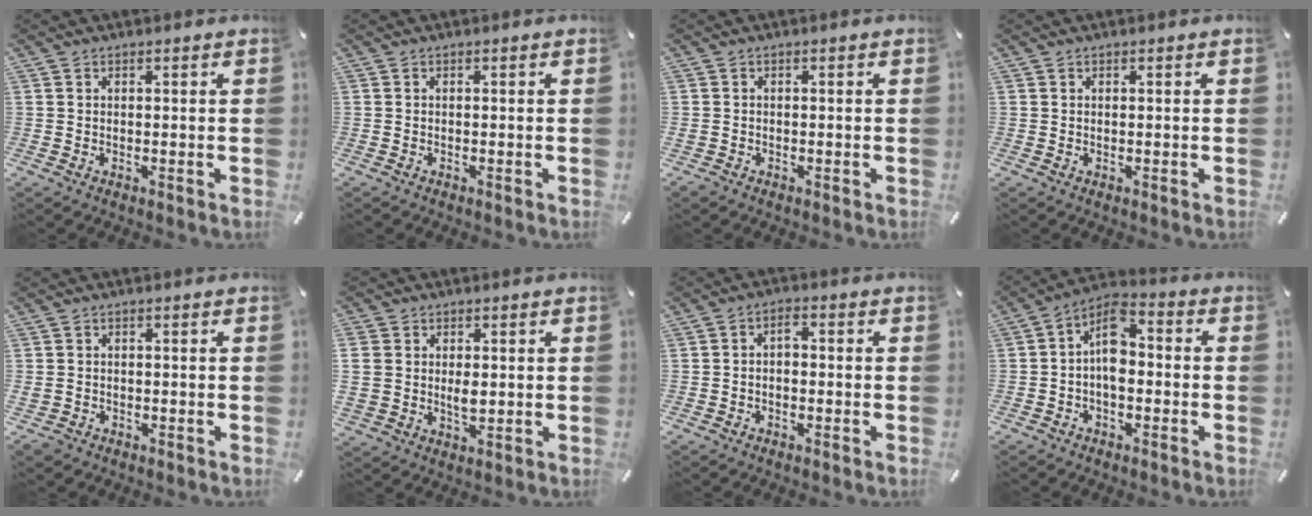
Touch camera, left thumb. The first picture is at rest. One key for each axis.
{"total": 0.0}
{"total": 1.0, "fx": -0.6, "fy": 0.8, "fz": 0.3, "tx": -0.004, "ty": 0.003, "tz": -0.013}
{"total": 0.0}
{"total": 1.9, "fx": -0.8, "fy": 1.6, "fz": 0.6, "tx": -0.010, "ty": 0.004, "tz": -0.017}
{"total": 5.9, "fx": 0.6, "fy": 4.9, "fz": 3.3, "tx": -0.067, "ty": -0.002, "tz": 0.007}
{"total": 2.6, "fx": -0.9, "fy": 1.6, "fz": 1.8, "tx": -0.036, "ty": 0.013, "tz": -0.020}
{"total": 9.0, "fx": -0.7, "fy": 5.4, "fz": 7.2, "tx": -0.146, "ty": 0.007, "tz": -0.013}